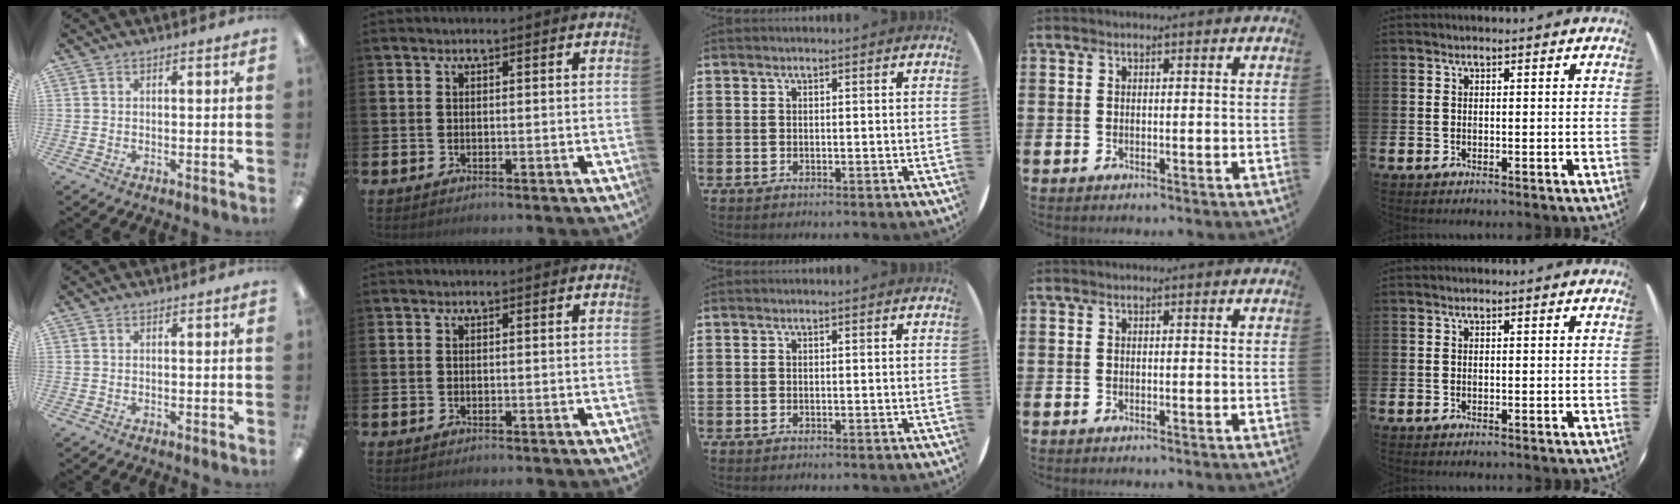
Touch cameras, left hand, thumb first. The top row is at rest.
{}